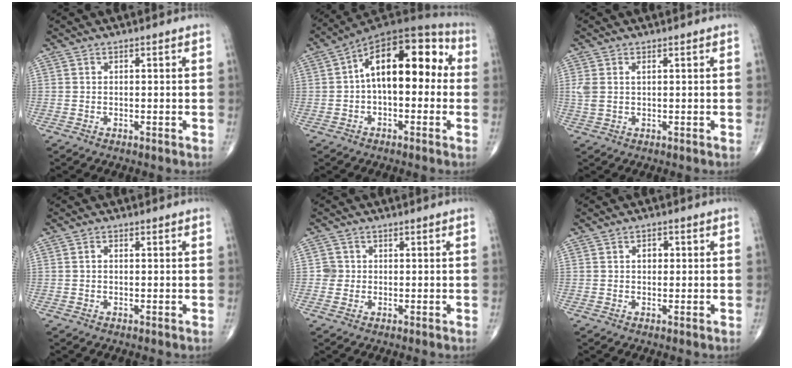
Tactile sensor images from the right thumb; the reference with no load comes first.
{"total": 16.8, "force": [1.6, 8.8, 14.2], "torque": [-0.188, 0.046, 0.012]}
{"total": 2.8, "force": [0.7, 1.5, 2.3], "torque": [-0.072, 0.012, 0.019]}
{"total": 0.7, "force": [0.0, 0.5, 0.6], "torque": [-0.010, 0.002, 0.000]}
{"total": 2.0, "force": [0.0, 2.0, 0.1], "torque": [0.014, 0.006, -0.004]}
{"total": 3.2, "force": [0.3, 2.2, 2.2], "torque": [-0.027, 0.010, 0.002]}